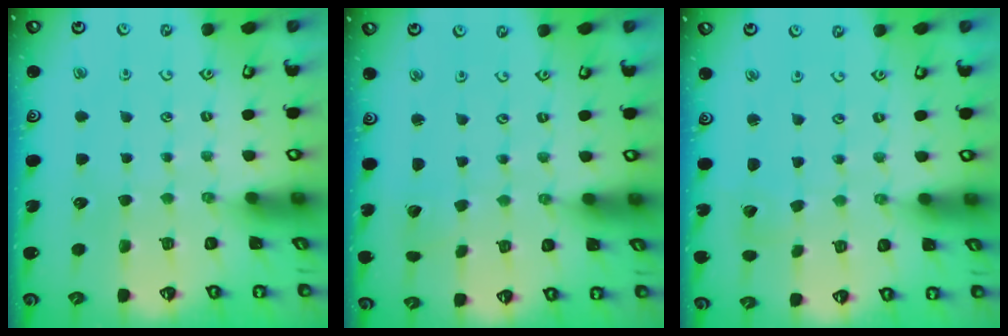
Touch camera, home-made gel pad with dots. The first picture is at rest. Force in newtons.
{"total": 1.5, "press": 1.5, "slide": 0.0}
{"total": 1.6, "press": 1.6, "slide": 0.1}